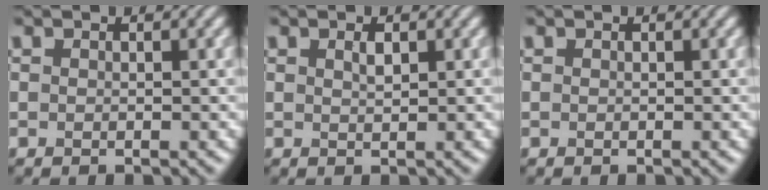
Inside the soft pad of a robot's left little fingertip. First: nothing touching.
{"total": 1.0, "force": [0.5, 0.3, 0.8], "torque": [-0.017, 0.001, 0.011]}
{"total": 0.0}